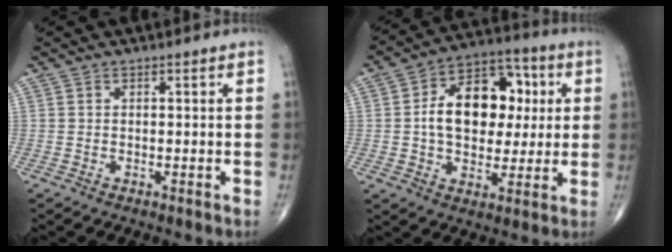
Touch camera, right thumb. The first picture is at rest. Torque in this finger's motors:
{"motor_torque": [1.48, 1.46, 1.51, 0.33, 0.39]}